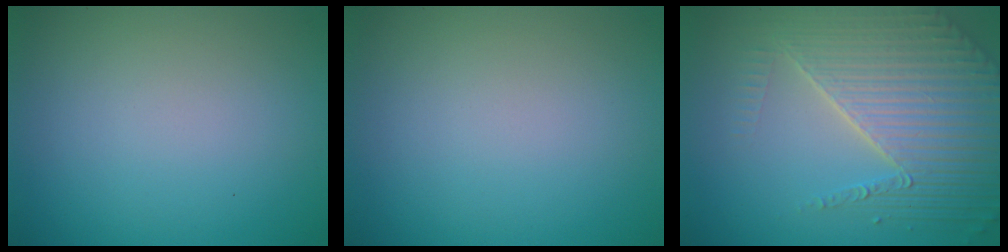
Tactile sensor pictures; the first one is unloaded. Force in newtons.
{"total": 0.0}
{"total": 6.5, "press": 5.2, "slide": 3.9}